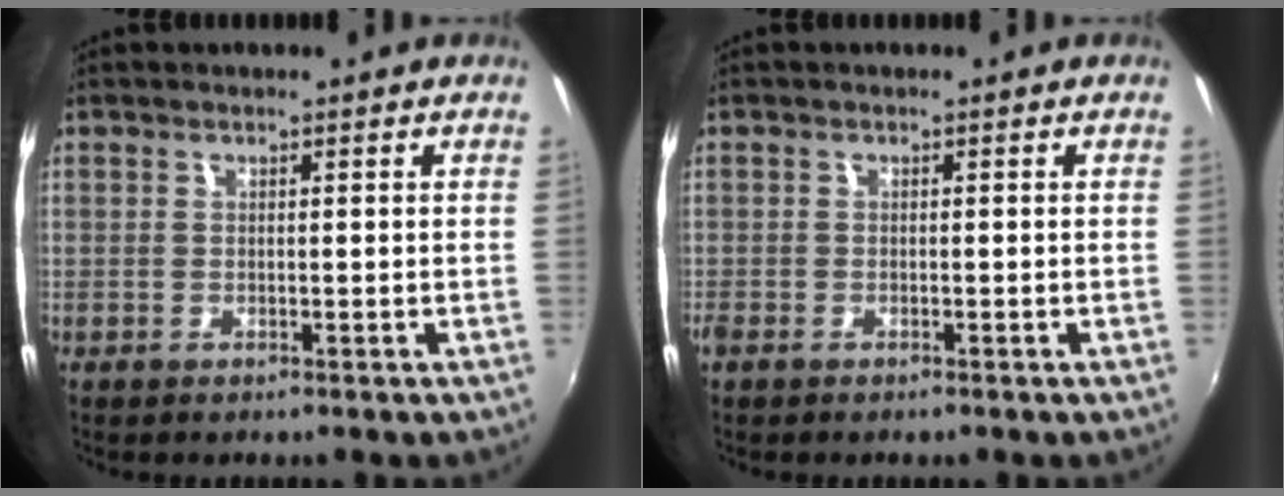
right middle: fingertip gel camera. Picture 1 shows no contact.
{"total": 1.5, "force": [-1.2, 0.8, 0.6], "torque": [-0.016, -0.007, -0.023]}